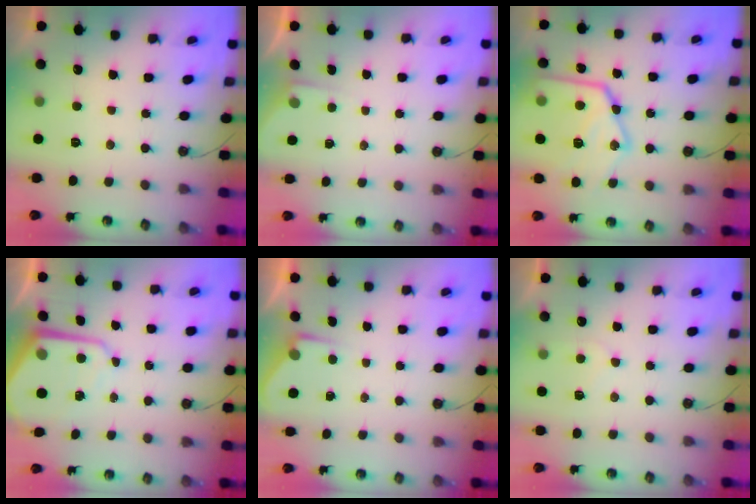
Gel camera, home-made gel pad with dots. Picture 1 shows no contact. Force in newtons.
{"total": 3.0, "press": 2.9, "slide": 0.5}
{"total": 22.4, "press": 22.3, "slide": 1.9}
{"total": 9.7, "press": 9.7, "slide": 0.7}
{"total": 3.4, "press": 3.4, "slide": 0.5}
{"total": 5.9, "press": 5.9, "slide": 0.7}